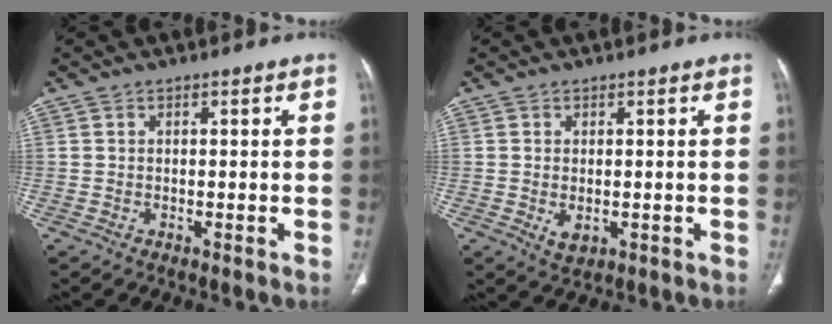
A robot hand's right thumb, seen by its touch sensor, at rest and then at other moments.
{"total": 2.8, "force": [-0.5, 1.8, 2.1], "torque": [-0.036, -0.006, 0.001]}